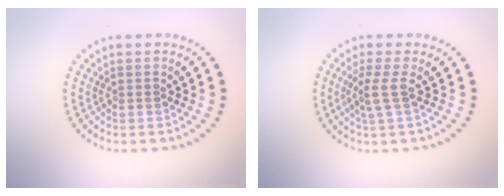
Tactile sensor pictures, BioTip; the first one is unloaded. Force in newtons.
{"total": 1.9, "press": 1.4, "slide": 1.3}